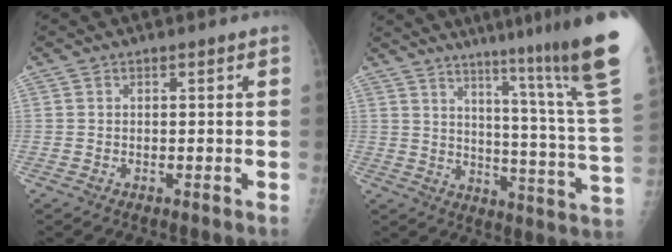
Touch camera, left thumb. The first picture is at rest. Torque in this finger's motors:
{"motor_torque": [3.03, 1.28, 1.40, -1.37, 0.47]}